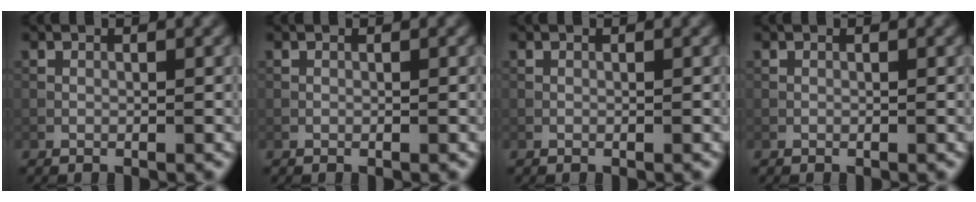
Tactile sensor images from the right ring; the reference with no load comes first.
{"total": 0.0}
{"total": 0.0}
{"total": 0.0}